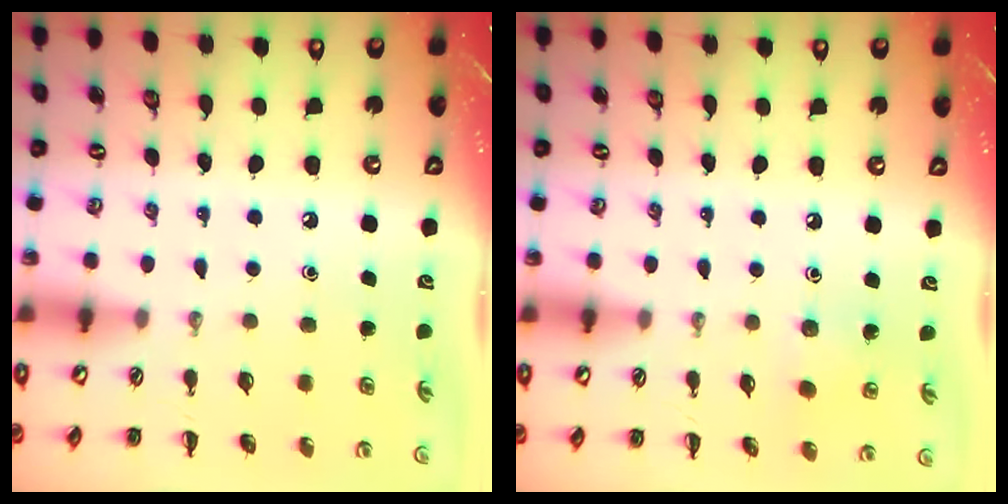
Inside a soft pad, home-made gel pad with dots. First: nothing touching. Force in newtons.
{"total": 5.9, "press": 5.7, "slide": 1.6}